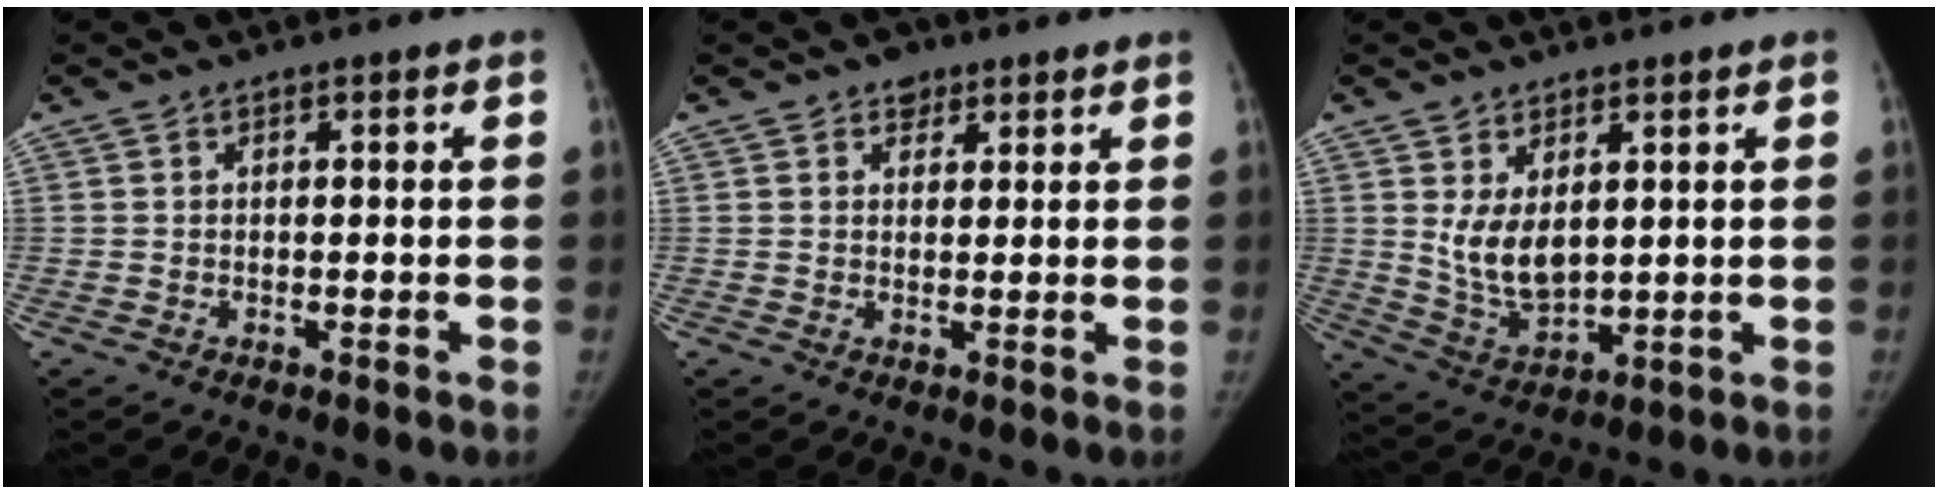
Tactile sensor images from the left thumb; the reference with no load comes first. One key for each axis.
{"total": 2.8, "fx": 1.8, "fy": 2.0, "fz": 0.8, "tx": 0.009, "ty": -0.007, "tz": 0.022}
{"total": 7.6, "fx": 2.1, "fy": 4.5, "fz": 5.8, "tx": -0.091, "ty": -0.026, "tz": 0.057}